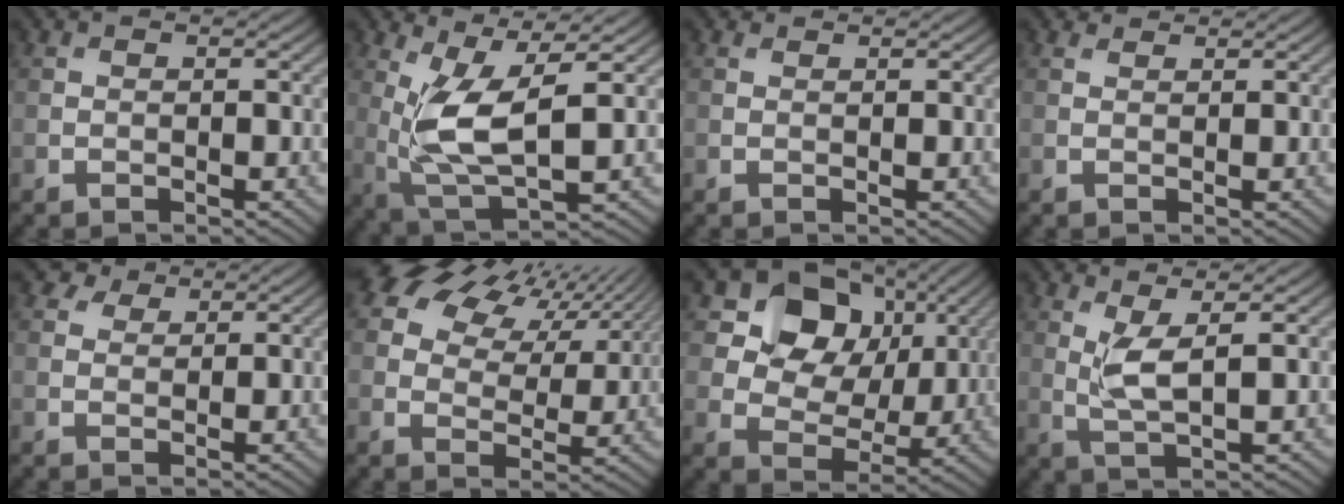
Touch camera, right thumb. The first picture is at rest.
{"total": 9.1, "force": [1.6, 3.2, 8.4], "torque": [-0.194, 0.001, 0.035]}
{"total": 0.7, "force": [0.7, 0.2, 0.1], "torque": [-0.006, 0.005, 0.013]}
{"total": 1.4, "force": [1.3, 0.3, 0.3], "torque": [-0.014, 0.006, 0.025]}
{"total": 3.3, "force": [2.4, 2.0, 1.1], "torque": [-0.035, 0.001, 0.047]}
{"total": 13.6, "force": [8.0, 7.2, 8.3], "torque": [-0.165, 0.036, 0.128]}
{"total": 13.2, "force": [5.4, 9.8, 6.9], "torque": [-0.151, 0.027, 0.092]}
{"total": 3.9, "force": [1.3, 0.8, 3.6], "torque": [-0.091, -0.001, 0.031]}